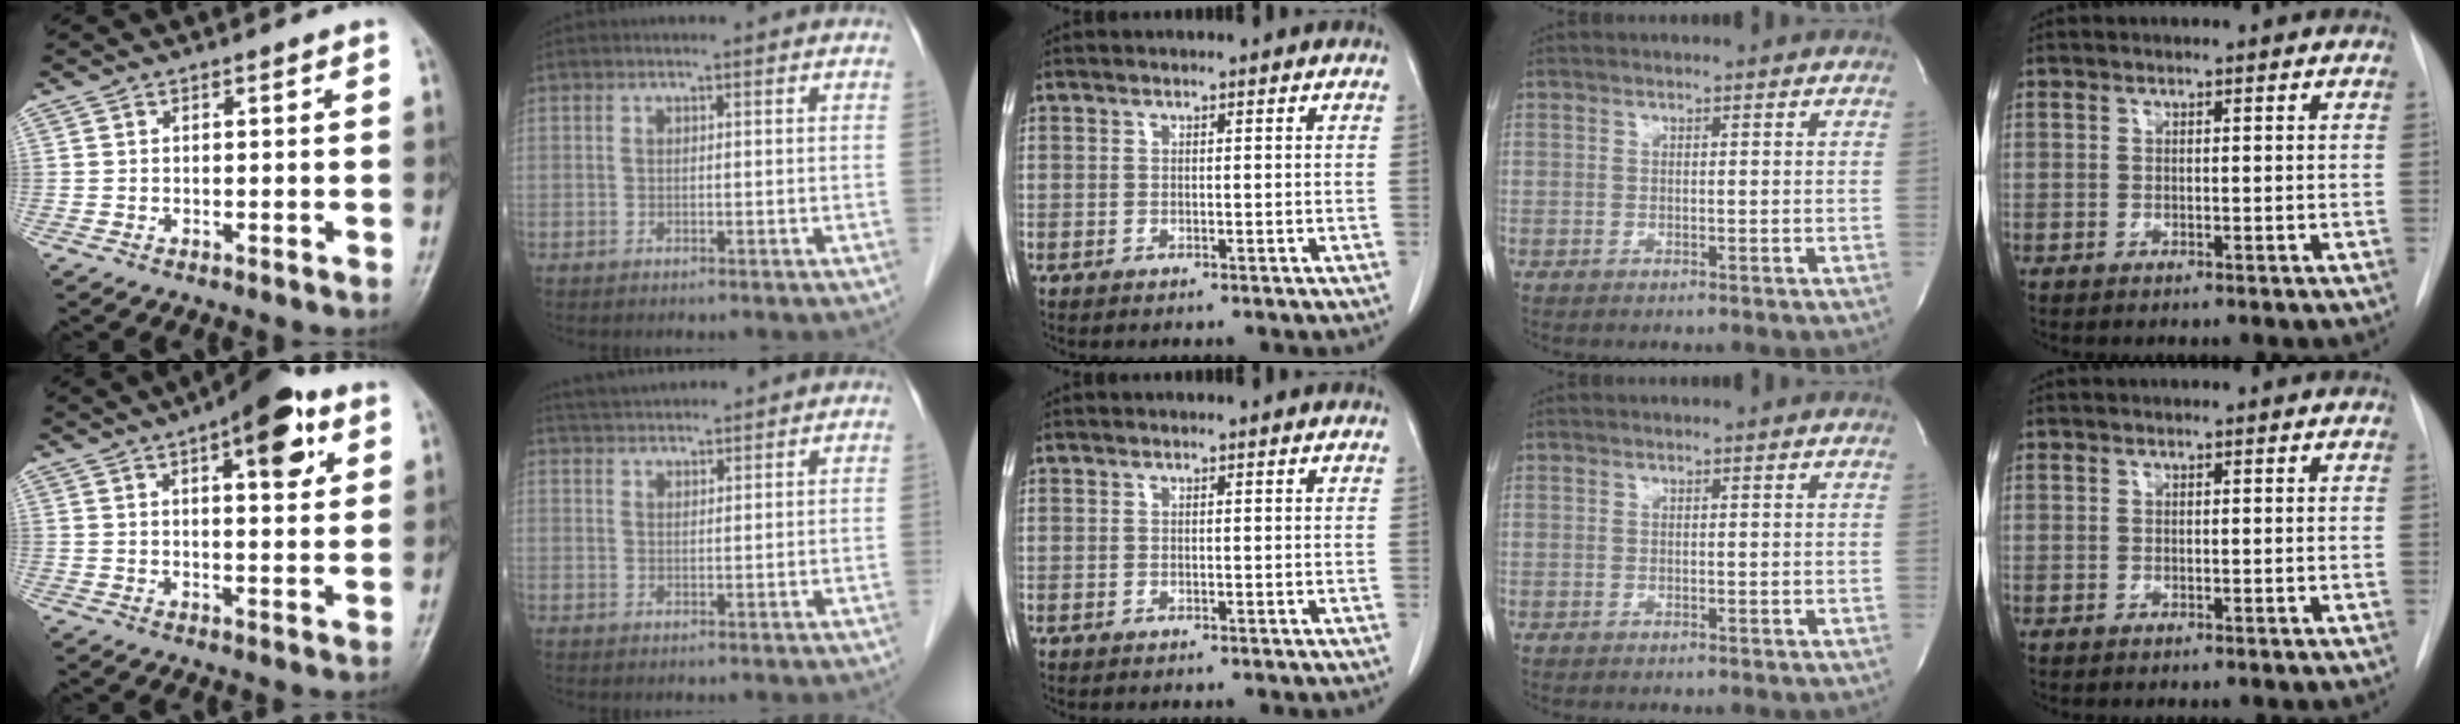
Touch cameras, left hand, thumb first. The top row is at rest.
{"thumb": {"total": 12.0, "force": [5.6, 4.5, 9.6], "torque": [-0.101, -0.013, 0.071]}, "index": {"total": 6.5, "force": [6.2, 0.9, 1.7], "torque": [-0.033, 0.037, 0.101]}}